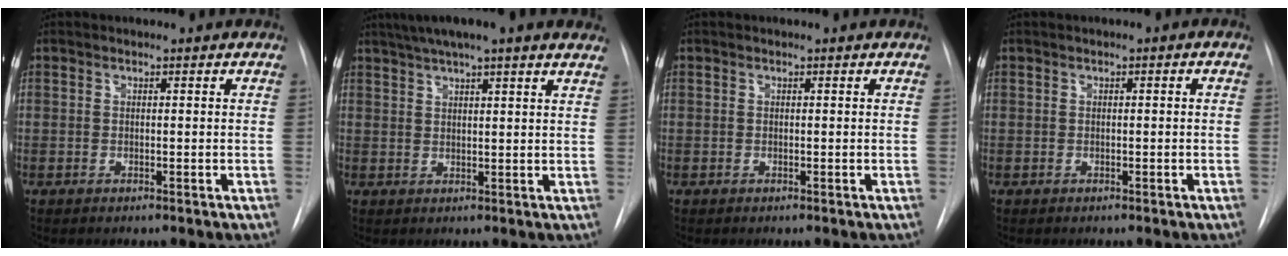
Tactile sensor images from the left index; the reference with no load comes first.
{"total": 14.5, "force": [11.5, 1.5, 8.8], "torque": [-0.142, 0.046, 0.149]}
{"total": 0.0}
{"total": 0.6, "force": [-0.1, 0.3, 0.5], "torque": [-0.008, 0.004, -0.003]}